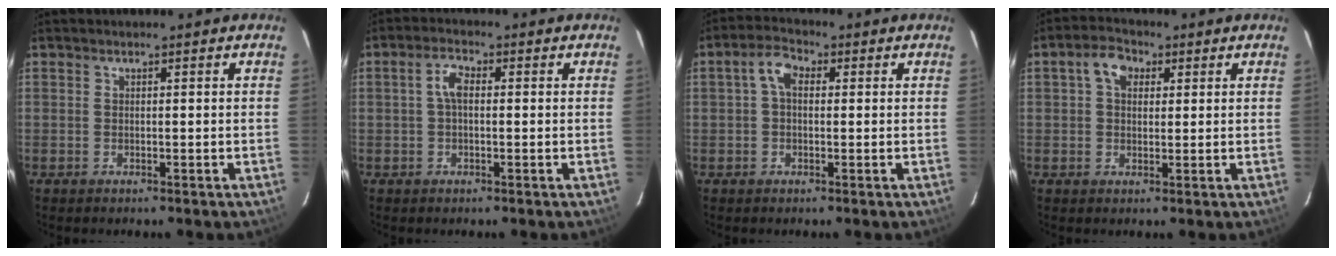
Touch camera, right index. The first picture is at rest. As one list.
[{"total": 3.1, "force": [0.1, 1.6, 2.7], "torque": [-0.056, 0.011, 0.003]}, {"total": 4.0, "force": [0.5, 2.6, 3.0], "torque": [-0.058, 0.018, 0.009]}, {"total": 4.7, "force": [1.5, 3.5, 2.9], "torque": [-0.051, 0.020, 0.026]}]